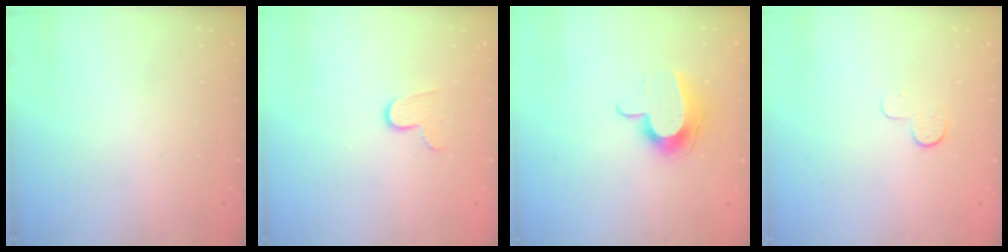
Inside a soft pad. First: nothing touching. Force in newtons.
{"total": 5.8, "press": 5.8, "slide": 0.3}
{"total": 10.0, "press": 10.0, "slide": 0.3}
{"total": 4.8, "press": 4.8, "slide": 0.4}